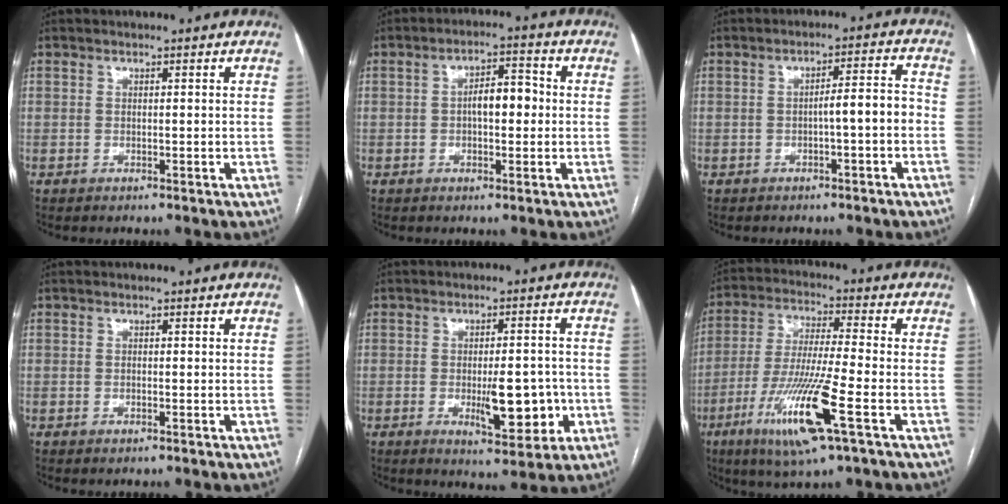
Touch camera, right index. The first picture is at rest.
{"total": 5.4, "force": [-0.2, 2.2, 4.9], "torque": [-0.080, 0.018, -0.004]}
{"total": 4.7, "force": [-1.4, 0.5, 4.5], "torque": [-0.061, 0.021, -0.018]}
{"total": 0.5, "force": [-0.3, 0.2, 0.4], "torque": [-0.009, -0.002, 0.000]}
{"total": 8.8, "force": [-2.1, 2.9, 8.1], "torque": [-0.115, -0.002, -0.024]}
{"total": 14.3, "force": [-6.0, 0.3, 13.0], "torque": [-0.264, -0.025, -0.110]}